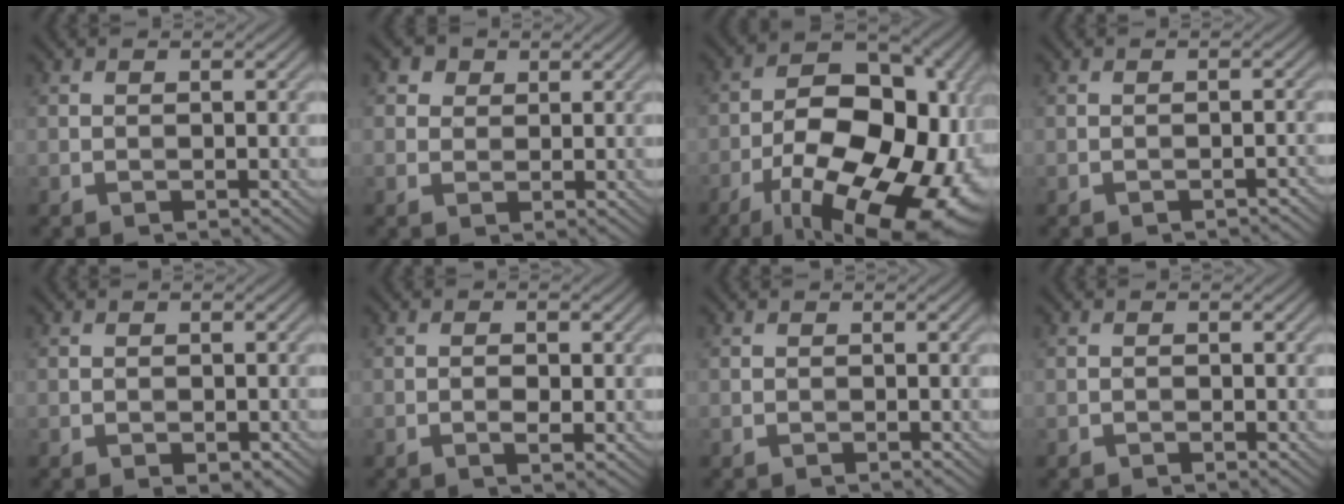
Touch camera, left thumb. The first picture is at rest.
{"total": 2.9, "force": [1.6, 2.2, 1.0], "torque": [-0.021, 0.002, 0.024]}
{"total": 21.2, "force": [-8.6, 11.6, 15.5], "torque": [-0.229, -0.019, -0.110]}
{"total": 0.7, "force": [-0.7, -0.1, 0.1], "torque": [-0.001, 0.006, -0.010]}
{"total": 0.7, "force": [-0.3, 0.4, 0.4], "torque": [-0.006, 0.000, -0.004]}
{"total": 2.0, "force": [-0.3, 0.8, 1.8], "torque": [-0.031, 0.001, -0.004]}
{"total": 0.0}
{"total": 0.5, "force": [-0.2, 0.4, 0.3], "torque": [-0.005, 0.000, -0.004]}